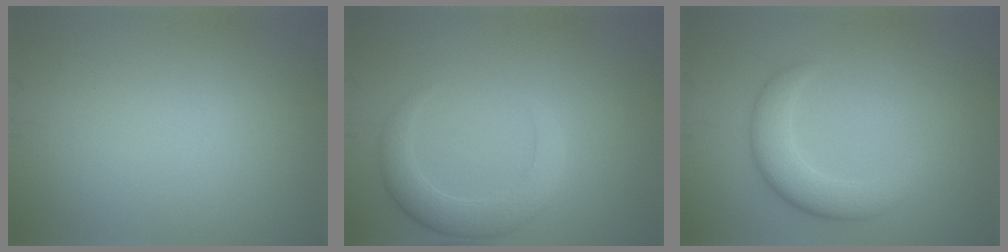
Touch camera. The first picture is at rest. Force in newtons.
{"total": 4.0, "press": 3.9, "slide": 0.4}
{"total": 4.1, "press": 4.1, "slide": 0.4}